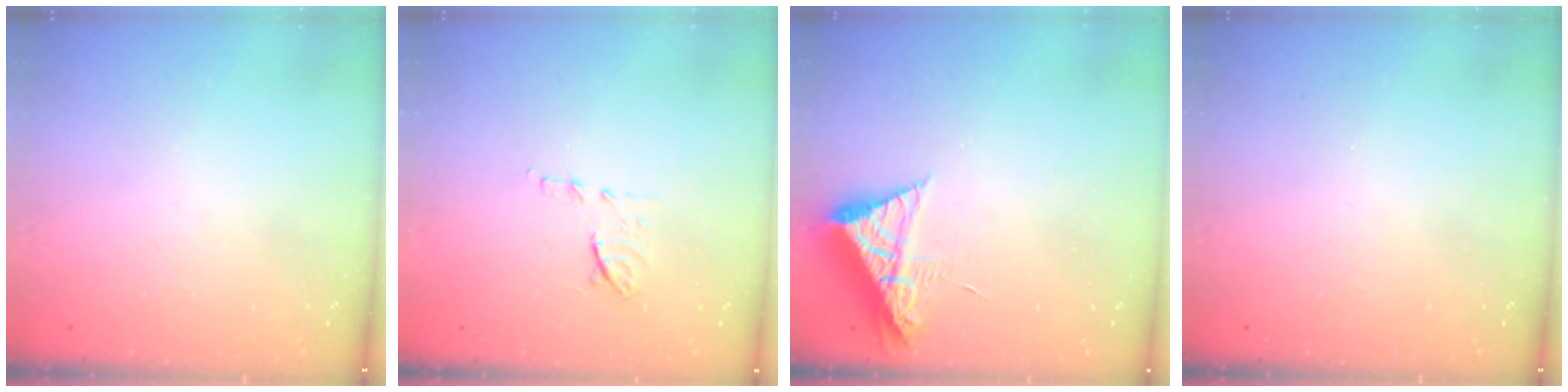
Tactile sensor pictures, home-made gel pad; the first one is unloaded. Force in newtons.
{"total": 6.8, "press": 6.8, "slide": 0.9}
{"total": 7.9, "press": 7.8, "slide": 0.7}
{"total": 0.0}